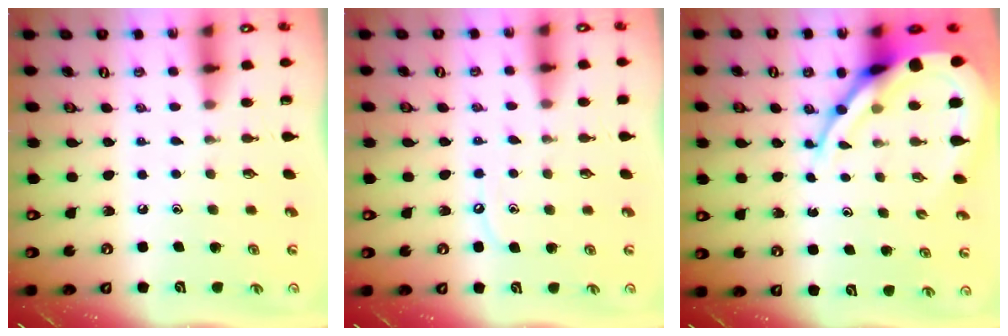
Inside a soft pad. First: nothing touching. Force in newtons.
{"total": 5.5, "press": 5.5, "slide": 0.5}
{"total": 12.8, "press": 12.8, "slide": 1.3}